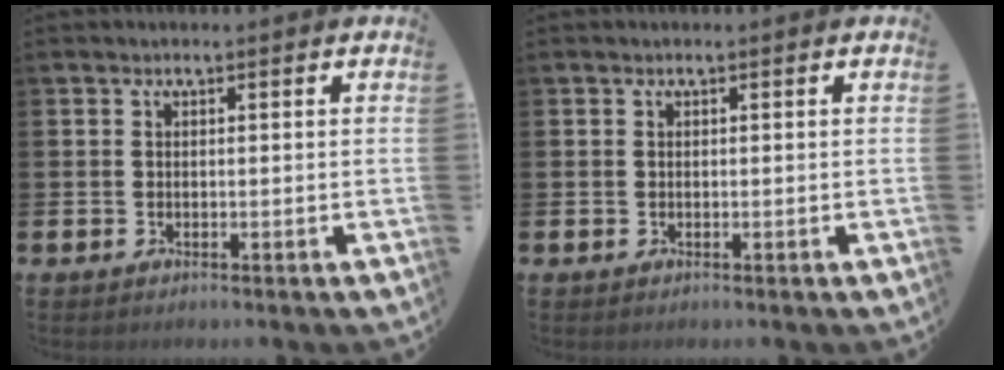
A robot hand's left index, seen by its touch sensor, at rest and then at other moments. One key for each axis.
{"total": 0.0}